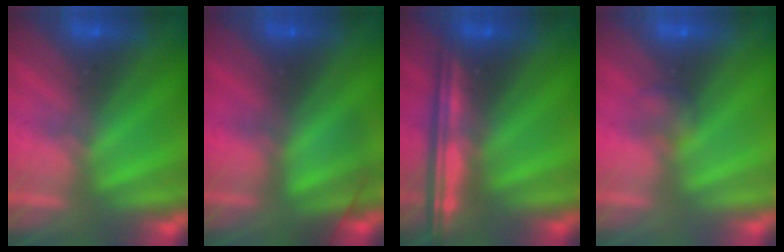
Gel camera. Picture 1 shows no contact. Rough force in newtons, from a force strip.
{"total": 3.1}
{"total": 8.5}
{"total": 1.2}